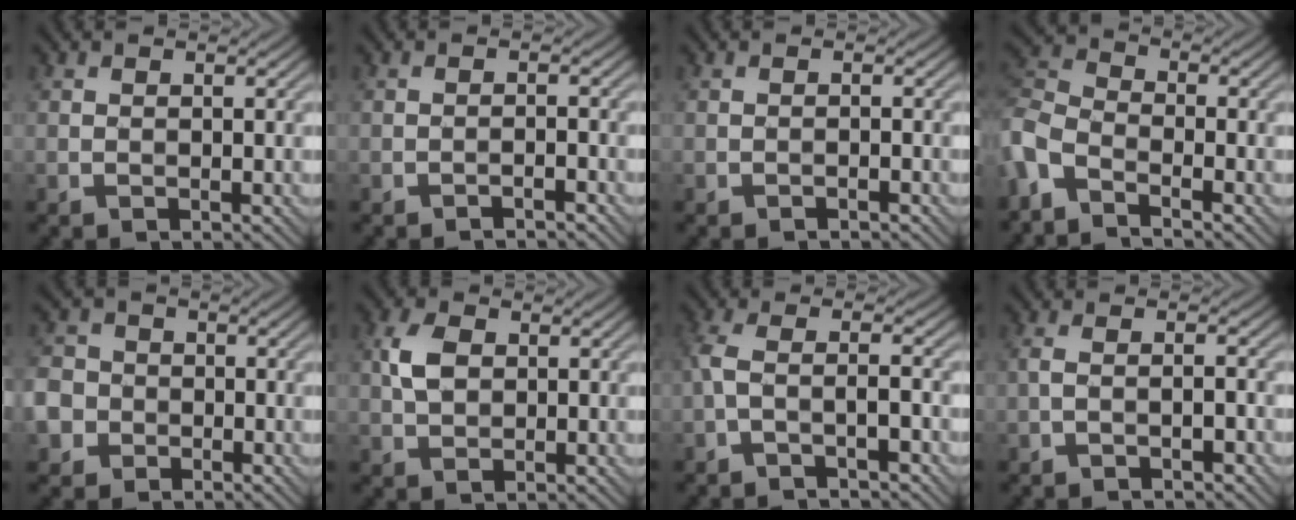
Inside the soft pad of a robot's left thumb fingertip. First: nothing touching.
{"total": 1.3, "force": [-1.2, 0.0, 0.4], "torque": [-0.004, 0.005, -0.024]}
{"total": 0.6, "force": [-0.6, -0.1, 0.1], "torque": [0.000, 0.003, -0.012]}
{"total": 6.2, "force": [-4.6, 2.4, 3.3], "torque": [-0.086, -0.003, -0.110]}
{"total": 6.1, "force": [-2.5, 5.2, 1.6], "torque": [-0.051, -0.014, -0.072]}
{"total": 3.7, "force": [0.7, 2.6, 2.5], "torque": [-0.061, 0.006, 0.011]}
{"total": 3.7, "force": [-2.1, 0.9, 3.0], "torque": [-0.065, 0.005, -0.053]}
{"total": 2.0, "force": [-1.3, 0.4, 1.5], "torque": [-0.031, 0.007, -0.030]}